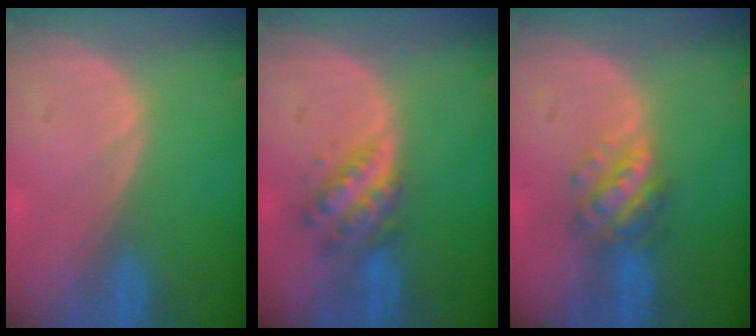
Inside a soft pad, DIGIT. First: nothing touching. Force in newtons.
{"total": 5.0, "press": 5.0, "slide": 0.1}
{"total": 5.9, "press": 5.2, "slide": 2.8}